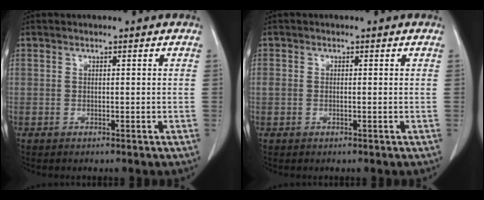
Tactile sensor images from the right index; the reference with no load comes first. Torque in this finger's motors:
{"motor_torque": [-0.06, 0.04, -0.01, 0.02]}